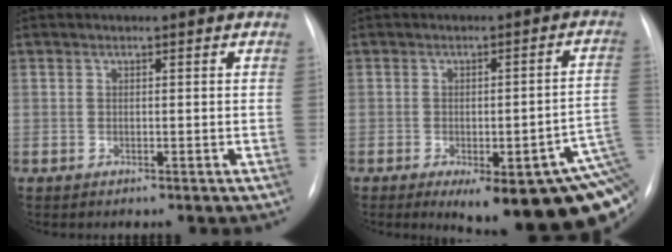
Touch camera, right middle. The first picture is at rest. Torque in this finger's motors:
{"motor_torque": [1.09, -1.05, 0.67, 0.10]}